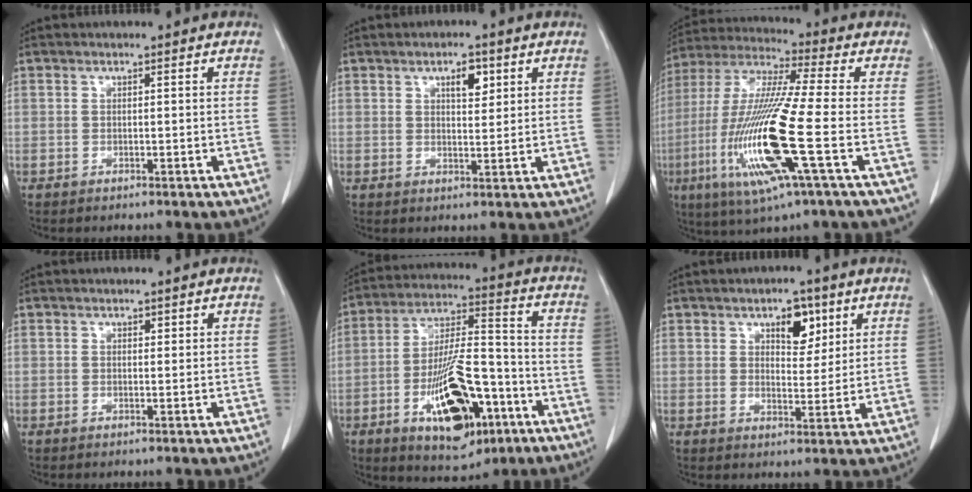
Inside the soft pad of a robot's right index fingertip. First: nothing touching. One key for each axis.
{"total": 3.8, "fx": 1.8, "fy": 1.5, "fz": 2.9, "tx": -0.046, "ty": -0.001, "tz": 0.030}
{"total": 18.7, "fx": -5.0, "fy": 0.5, "fz": 18.0, "tx": -0.386, "ty": -0.022, "tz": -0.099}
{"total": 0.6, "fx": 0.4, "fy": 0.3, "fz": 0.3, "tx": -0.002, "ty": -0.002, "tz": 0.005}
{"total": 17.7, "fx": -7.3, "fy": 6.3, "fz": 14.9, "tx": -0.263, "ty": 0.004, "tz": -0.107}
{"total": 5.6, "fx": 3.0, "fy": 2.8, "fz": 3.9, "tx": -0.055, "ty": 0.003, "tz": 0.046}